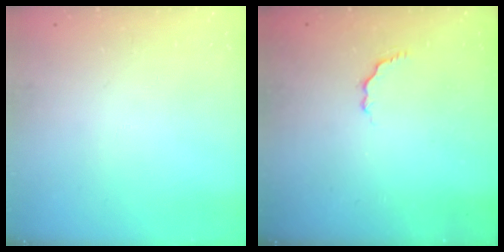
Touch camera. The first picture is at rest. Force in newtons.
{"total": 2.5, "press": 2.3, "slide": 1.0}